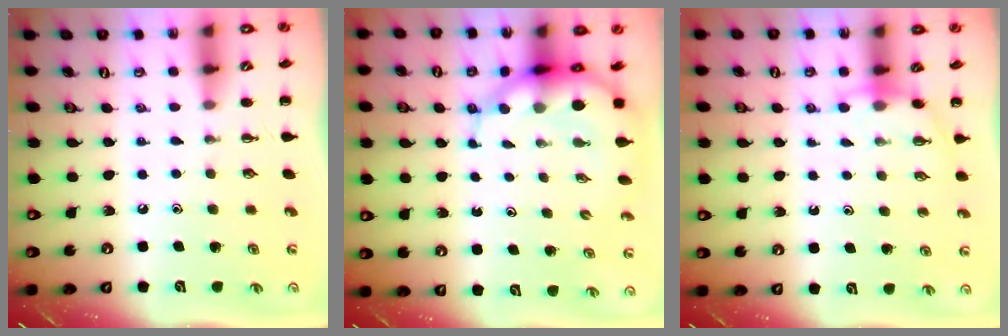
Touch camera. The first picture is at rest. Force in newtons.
{"total": 8.3, "press": 7.9, "slide": 2.3}
{"total": 4.2, "press": 4.1, "slide": 0.9}